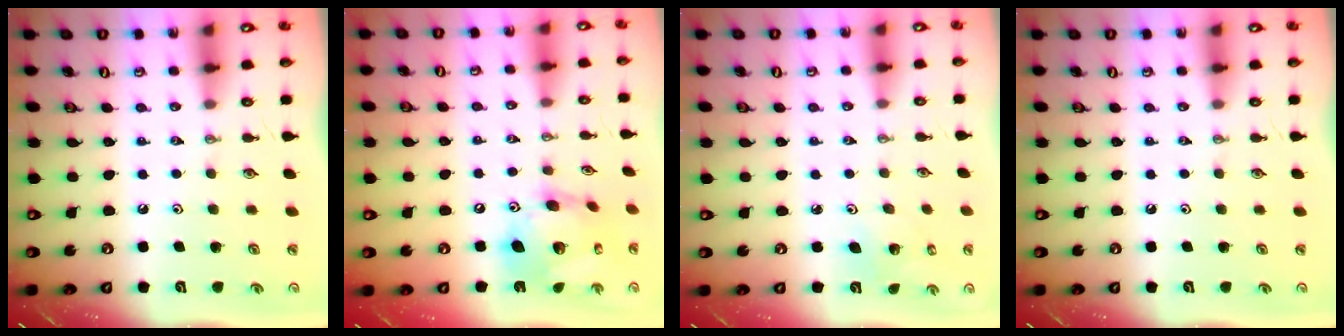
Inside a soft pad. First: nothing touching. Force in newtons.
{"total": 17.0, "press": 16.9, "slide": 1.9}
{"total": 4.1, "press": 4.1, "slide": 0.2}
{"total": 0.0}